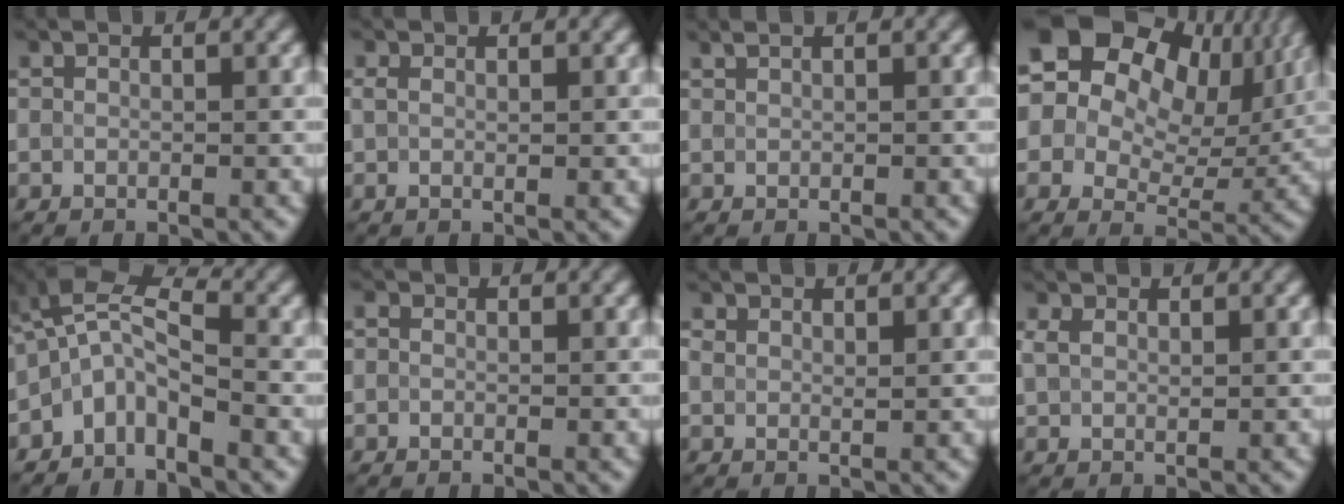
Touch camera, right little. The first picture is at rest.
{"total": 1.0, "force": [0.3, 0.5, 0.9], "torque": [-0.020, -0.001, 0.006]}
{"total": 0.6, "force": [0.5, 0.1, 0.2], "torque": [-0.006, 0.000, 0.012]}
{"total": 21.3, "force": [8.8, 15.7, 11.3], "torque": [-0.245, 0.057, 0.121]}
{"total": 4.4, "force": [-2.3, 2.0, 3.1], "torque": [-0.056, 0.012, -0.056]}
{"total": 0.5, "force": [0.1, 0.4, 0.3], "torque": [-0.007, -0.004, -0.004]}
{"total": 1.0, "force": [0.6, 0.5, 0.5], "torque": [-0.009, -0.001, 0.014]}
{"total": 1.5, "force": [0.6, 0.9, 1.1], "torque": [-0.025, -0.001, 0.017]}